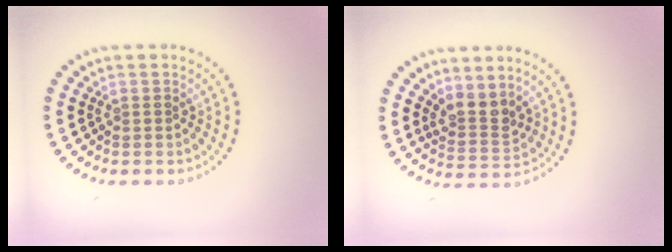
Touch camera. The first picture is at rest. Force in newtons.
{"total": 2.6, "press": 2.0, "slide": 1.7}